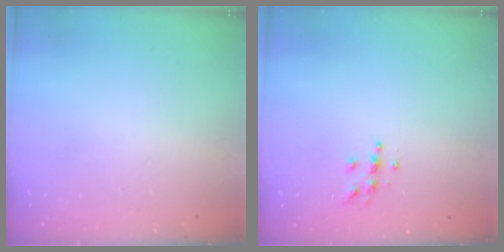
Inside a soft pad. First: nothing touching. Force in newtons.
{"total": 5.4, "press": 5.4, "slide": 0.1}